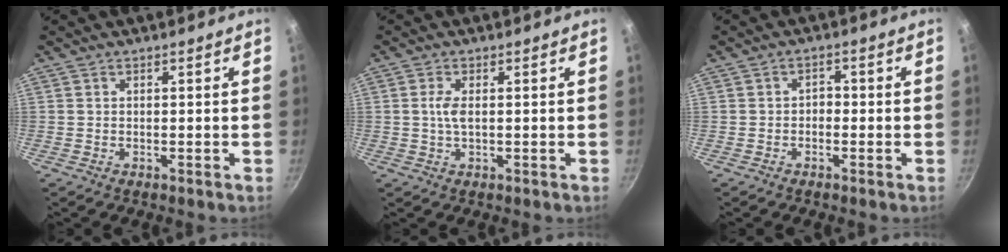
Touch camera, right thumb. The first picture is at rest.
{"total": 3.0, "force": [0.2, 1.2, 2.7], "torque": [-0.062, 0.003, 0.002]}
{"total": 1.7, "force": [-0.7, 1.3, 0.9], "torque": [-0.006, 0.010, -0.014]}